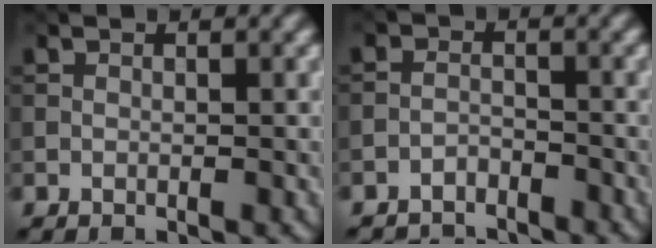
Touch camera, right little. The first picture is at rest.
{"total": 2.9, "force": [-2.7, 0.9, 0.1], "torque": [0.004, 0.001, -0.056]}